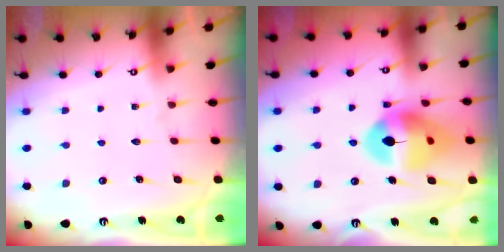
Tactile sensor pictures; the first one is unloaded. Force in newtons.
{"total": 14.5, "press": 14.5, "slide": 1.4}